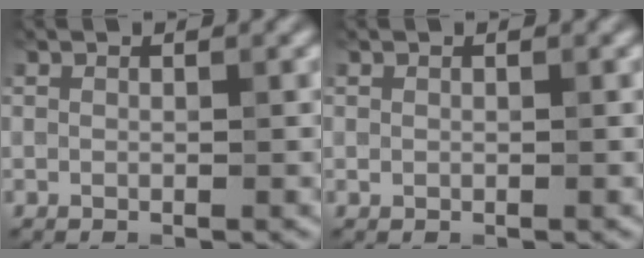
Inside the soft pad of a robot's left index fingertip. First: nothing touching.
{"total": 0.0}